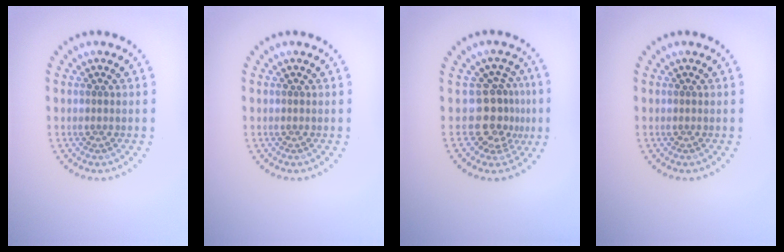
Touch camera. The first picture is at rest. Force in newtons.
{"total": 0.0}
{"total": 3.5, "press": 2.7, "slide": 2.3}
{"total": 0.0}